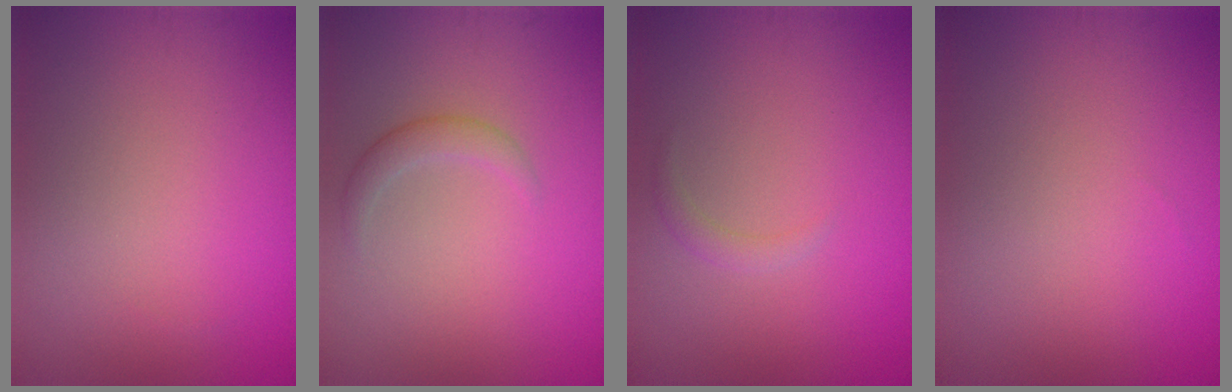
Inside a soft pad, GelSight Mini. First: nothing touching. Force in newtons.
{"total": 1.6, "press": 1.6, "slide": 0.1}
{"total": 1.0, "press": 1.0, "slide": 0.0}
{"total": 0.0}